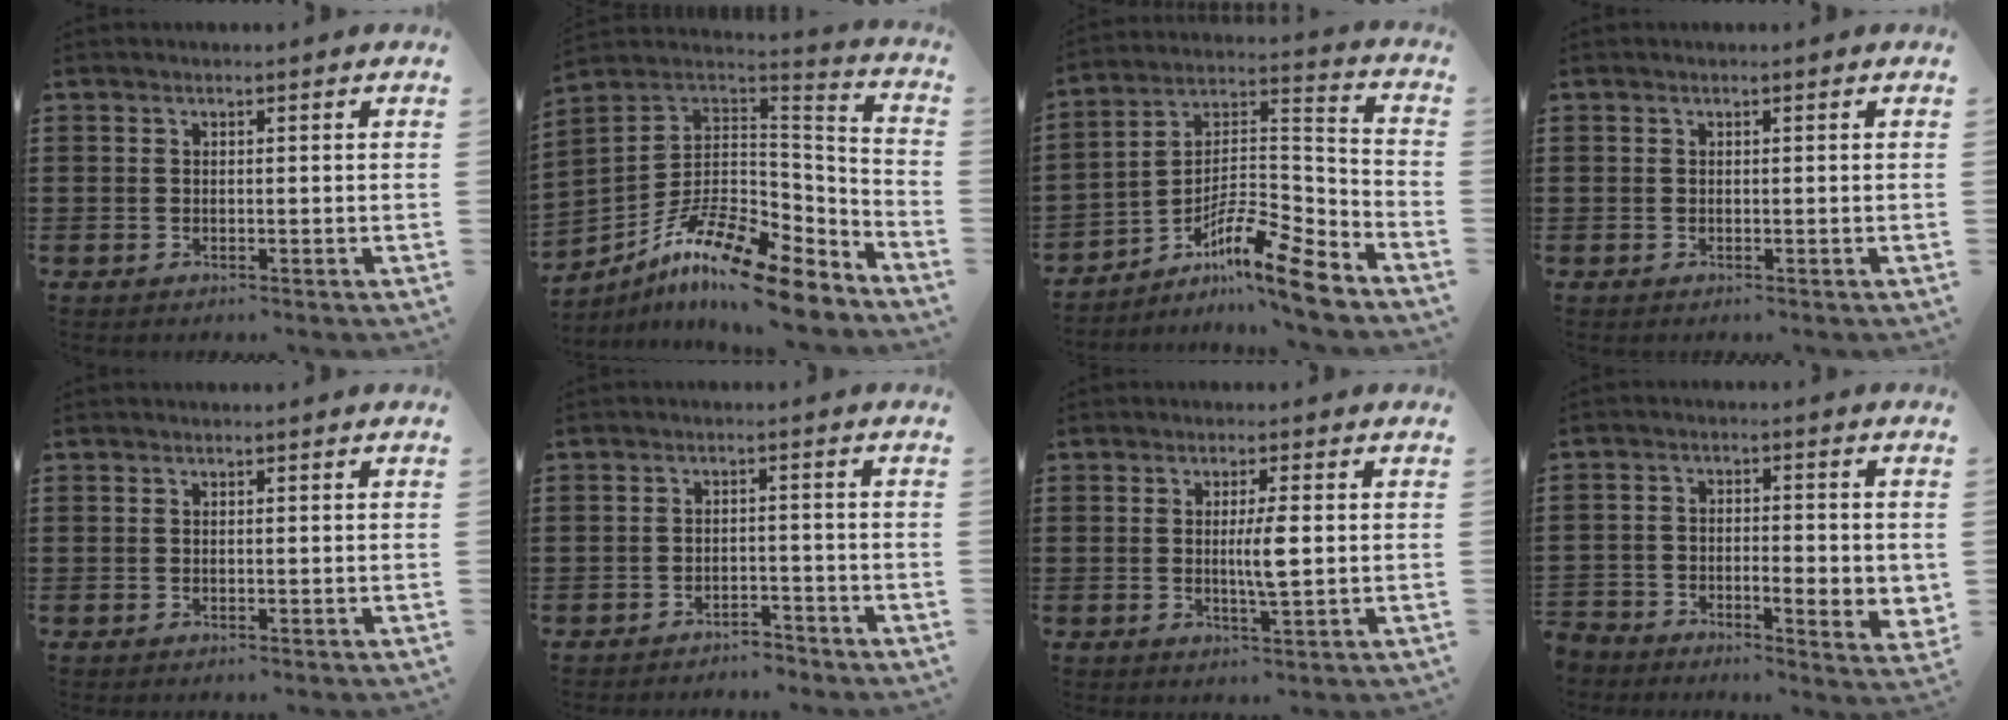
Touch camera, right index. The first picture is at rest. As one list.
[{"total": 15.4, "force": [-10.6, 4.2, 10.4], "torque": [-0.194, 0.027, -0.191]}, {"total": 10.3, "force": [-7.3, 1.9, 7.0], "torque": [-0.120, 0.000, -0.143]}, {"total": 0.0}, {"total": 0.0}, {"total": 2.5, "force": [-2.5, 0.3, 0.0], "torque": [-0.009, -0.001, -0.054]}, {"total": 4.2, "force": [0.0, 0.3, 4.2], "torque": [-0.083, -0.008, -0.004]}, {"total": 4.4, "force": [-2.6, 1.8, 3.0], "torque": [-0.052, 0.004, -0.048]}]